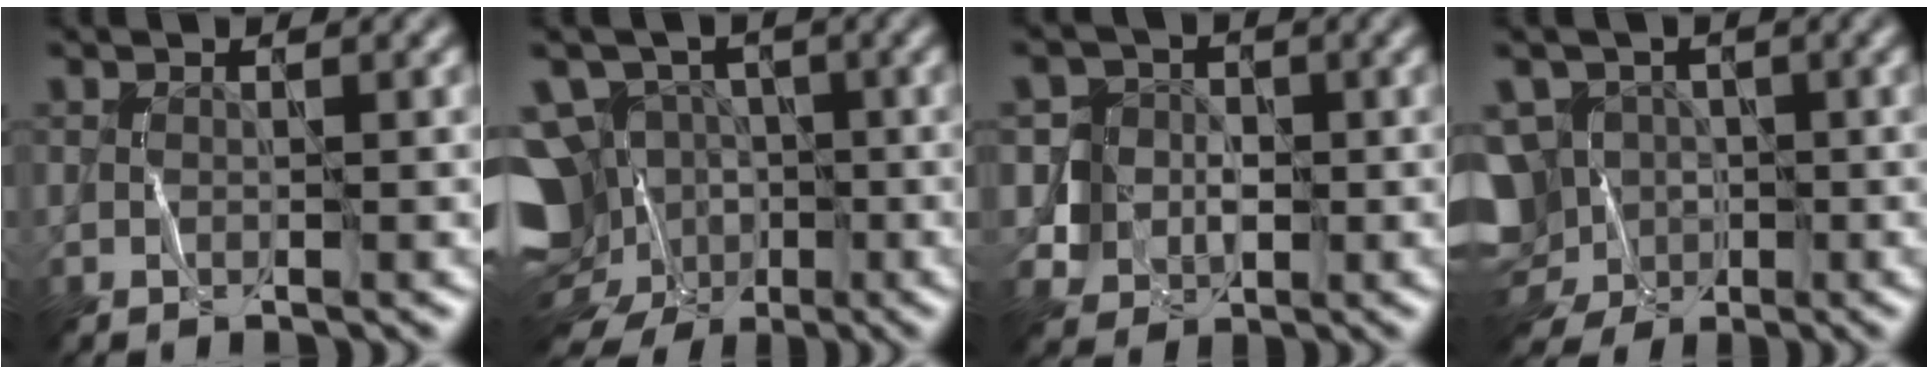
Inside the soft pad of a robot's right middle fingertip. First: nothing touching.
{"total": 11.7, "force": [-5.5, 9.3, 4.4], "torque": [-0.070, -0.007, -0.079]}
{"total": 3.7, "force": [-0.3, 3.7, 0.4], "torque": [0.011, 0.008, -0.021]}
{"total": 10.4, "force": [-4.9, 8.7, 3.1], "torque": [-0.048, -0.015, -0.093]}